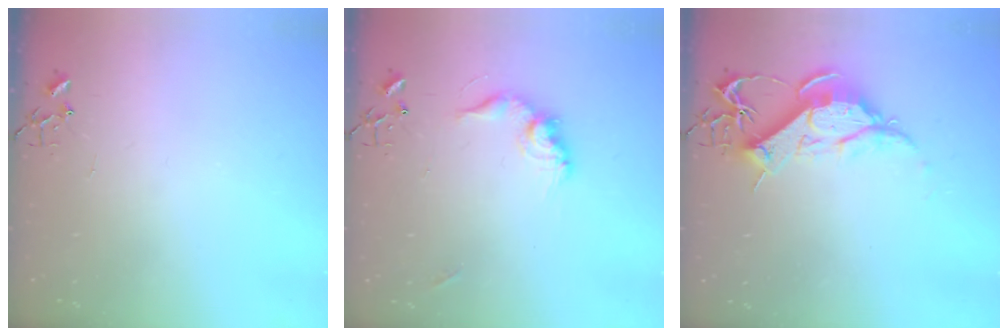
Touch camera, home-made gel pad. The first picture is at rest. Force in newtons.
{"total": 12.6, "press": 12.6, "slide": 0.7}
{"total": 12.5, "press": 12.4, "slide": 1.3}